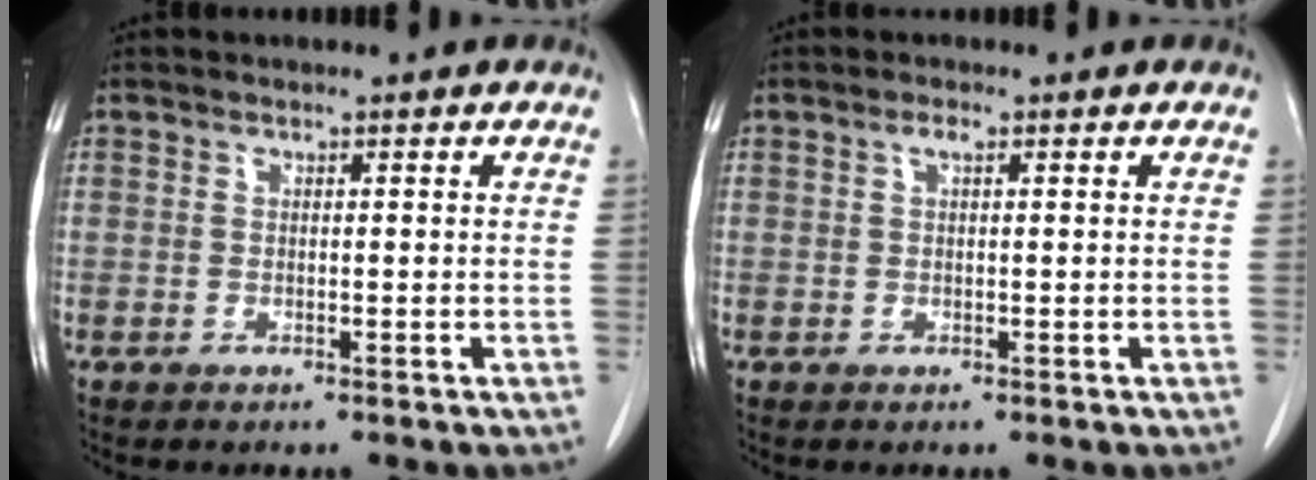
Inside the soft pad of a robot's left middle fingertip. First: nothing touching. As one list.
[{"total": 1.0, "force": [0.5, 0.2, 0.9], "torque": [-0.019, 0.001, 0.008]}]